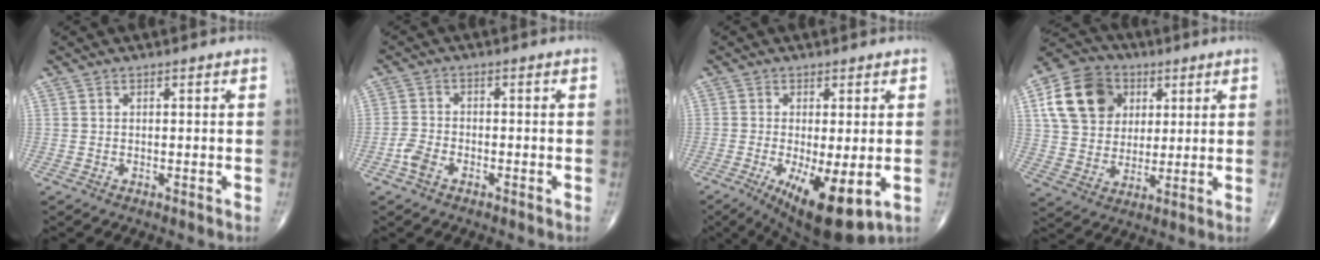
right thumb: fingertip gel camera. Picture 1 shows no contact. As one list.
[{"total": 3.4, "force": [-1.8, 2.0, 2.0], "torque": [-0.046, 0.011, -0.037]}, {"total": 12.4, "force": [-3.7, 4.1, 11.1], "torque": [-0.176, -0.025, -0.044]}, {"total": 15.3, "force": [4.9, 12.1, 8.0], "torque": [-0.125, -0.002, 0.085]}]